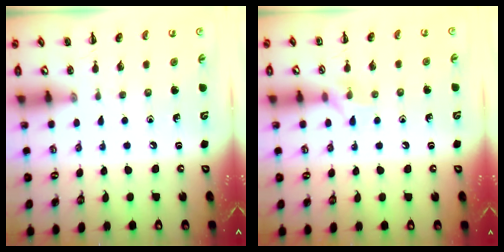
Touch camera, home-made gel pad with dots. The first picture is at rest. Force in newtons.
{"total": 5.6, "press": 5.5, "slide": 0.6}